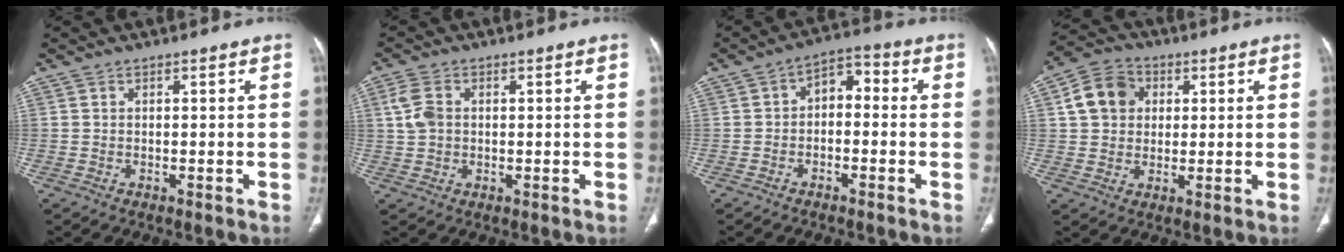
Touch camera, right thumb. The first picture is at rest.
{"total": 4.5, "force": [0.7, 3.3, 3.1], "torque": [-0.068, 0.006, 0.013]}
{"total": 5.8, "force": [-0.7, 3.9, 4.2], "torque": [-0.047, 0.035, -0.027]}
{"total": 8.9, "force": [2.2, 7.5, 4.4], "torque": [-0.062, 0.008, 0.031]}